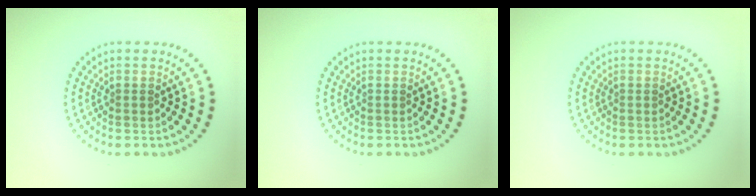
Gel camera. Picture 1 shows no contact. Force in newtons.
{"total": 0.0}
{"total": 0.0}